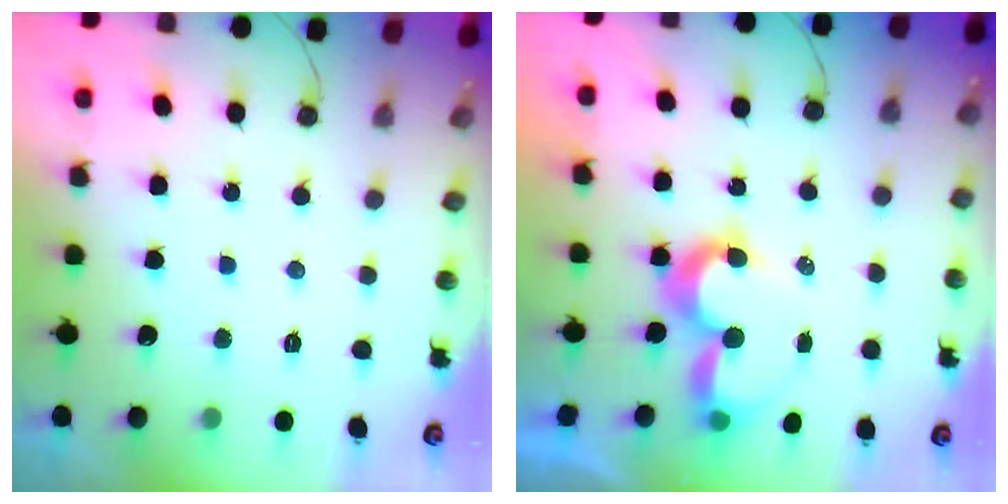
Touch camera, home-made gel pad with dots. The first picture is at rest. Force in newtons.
{"total": 9.5, "press": 9.5, "slide": 0.9}